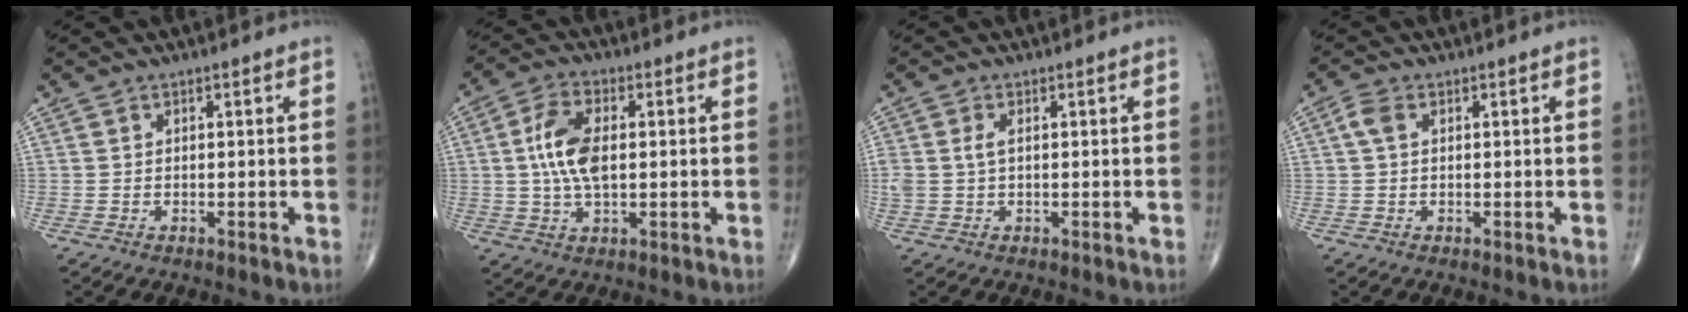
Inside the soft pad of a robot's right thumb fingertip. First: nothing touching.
{"total": 9.1, "force": [0.7, 4.5, 7.8], "torque": [-0.157, 0.005, 0.013]}
{"total": 2.8, "force": [0.4, 1.6, 2.3], "torque": [-0.065, 0.009, 0.011]}
{"total": 2.3, "force": [0.5, 1.4, 1.8], "torque": [-0.044, 0.010, 0.010]}